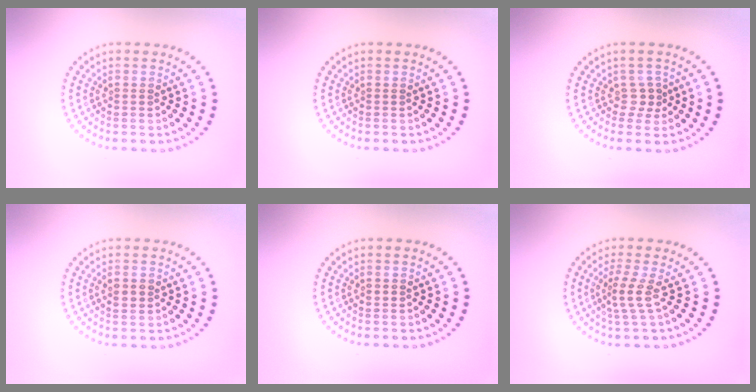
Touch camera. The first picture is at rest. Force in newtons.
{"total": 0.0}
{"total": 1.3, "press": 1.0, "slide": 0.9}
{"total": 1.0, "press": 1.0, "slide": 0.1}
{"total": 0.6, "press": 0.6, "slide": 0.1}
{"total": 2.2, "press": 1.5, "slide": 1.7}